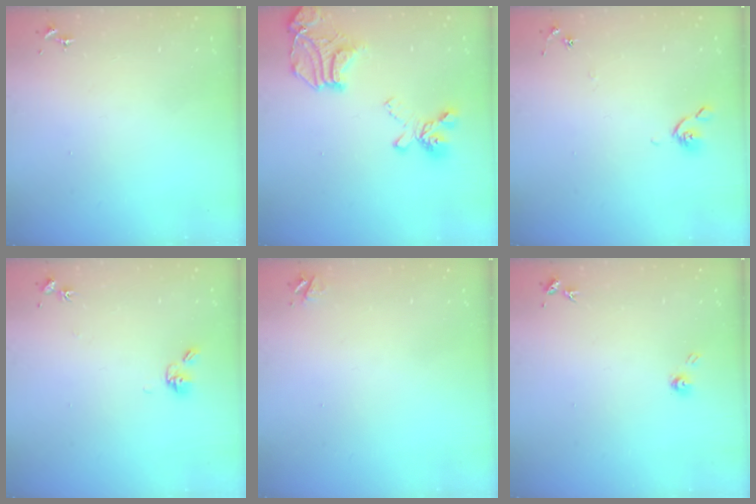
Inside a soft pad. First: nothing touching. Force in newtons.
{"total": 21.1, "press": 21.0, "slide": 2.5}
{"total": 4.8, "press": 4.8, "slide": 0.6}
{"total": 7.0, "press": 6.7, "slide": 2.1}
{"total": 3.7, "press": 3.7, "slide": 0.5}
{"total": 3.8, "press": 3.8, "slide": 0.3}